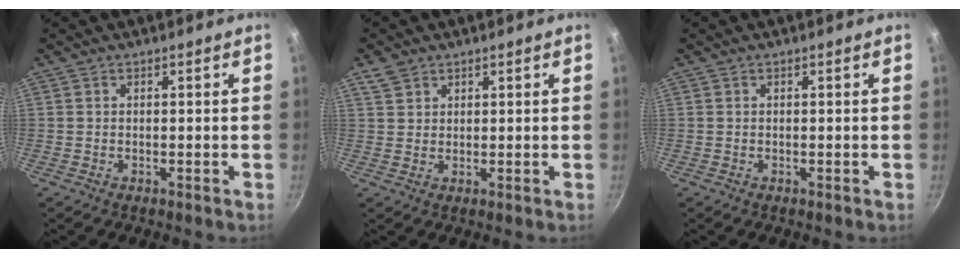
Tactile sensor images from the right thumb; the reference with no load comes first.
{"total": 3.5, "force": [2.1, 2.5, 1.2], "torque": [-0.011, 0.001, 0.042]}
{"total": 0.0}